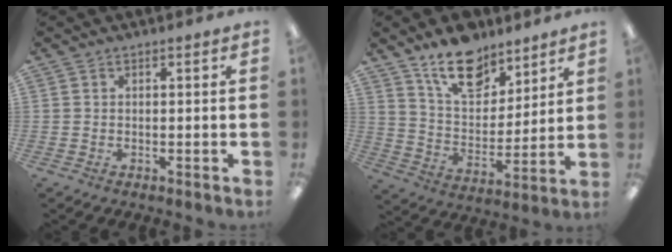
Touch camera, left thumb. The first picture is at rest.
{"total": 15.6, "force": [11.8, 7.9, 6.6], "torque": [-0.099, -0.072, 0.213]}